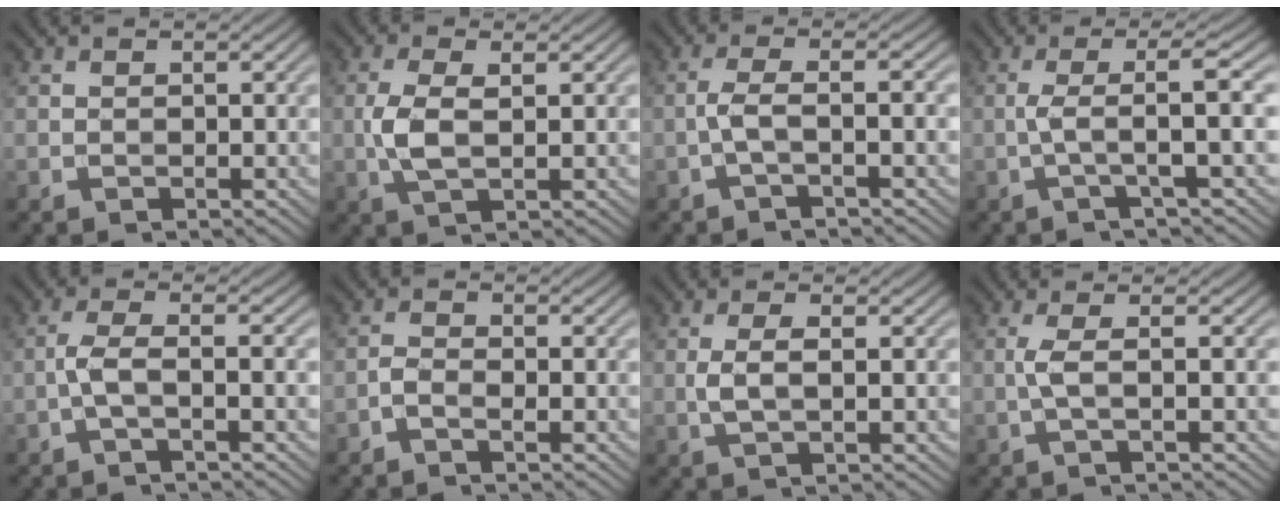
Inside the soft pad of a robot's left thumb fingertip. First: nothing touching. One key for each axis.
{"total": 4.2, "fx": 0.1, "fy": 1.6, "fz": 3.8, "tx": -0.098, "ty": 0.001, "tz": 0.002}
{"total": 3.6, "fx": -1.1, "fy": 0.7, "fz": 3.3, "tx": -0.061, "ty": 0.011, "tz": -0.035}
{"total": 4.5, "fx": -0.4, "fy": 0.2, "fz": 4.4, "tx": -0.078, "ty": 0.013, "tz": -0.022}
{"total": 3.6, "fx": -1.1, "fy": 0.6, "fz": 3.4, "tx": -0.068, "ty": 0.009, "tz": -0.033}
{"total": 1.6, "fx": -1.0, "fy": 0.5, "fz": 1.1, "tx": -0.026, "ty": 0.001, "tz": -0.027}
{"total": 2.9, "fx": 0.1, "fy": 0.8, "fz": 2.8, "tx": -0.062, "ty": 0.002, "tz": 0.002}
{"total": 2.7, "fx": -0.1, "fy": 0.5, "fz": 2.6, "tx": -0.051, "ty": 0.006, "tz": -0.012}